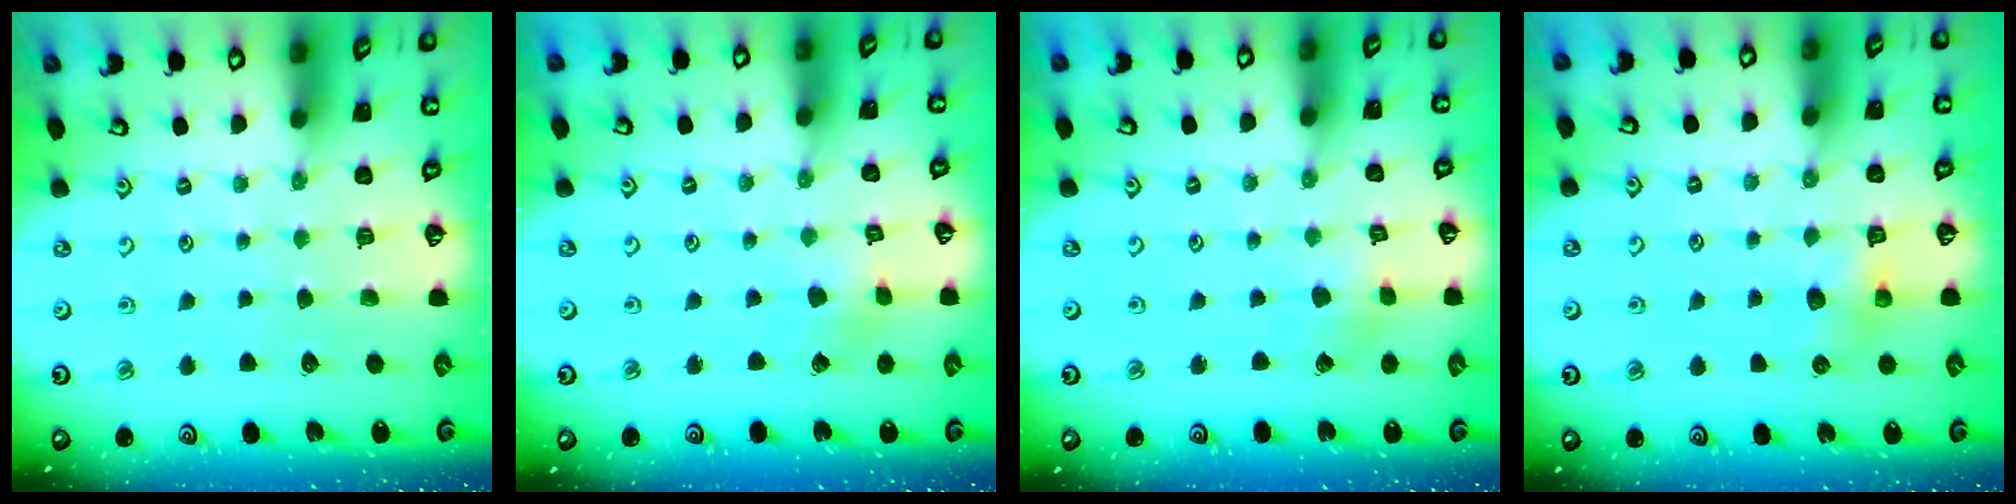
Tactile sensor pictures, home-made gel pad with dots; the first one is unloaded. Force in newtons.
{"total": 2.4, "press": 2.4, "slide": 0.2}
{"total": 2.4, "press": 2.4, "slide": 0.2}
{"total": 5.6, "press": 5.5, "slide": 0.4}